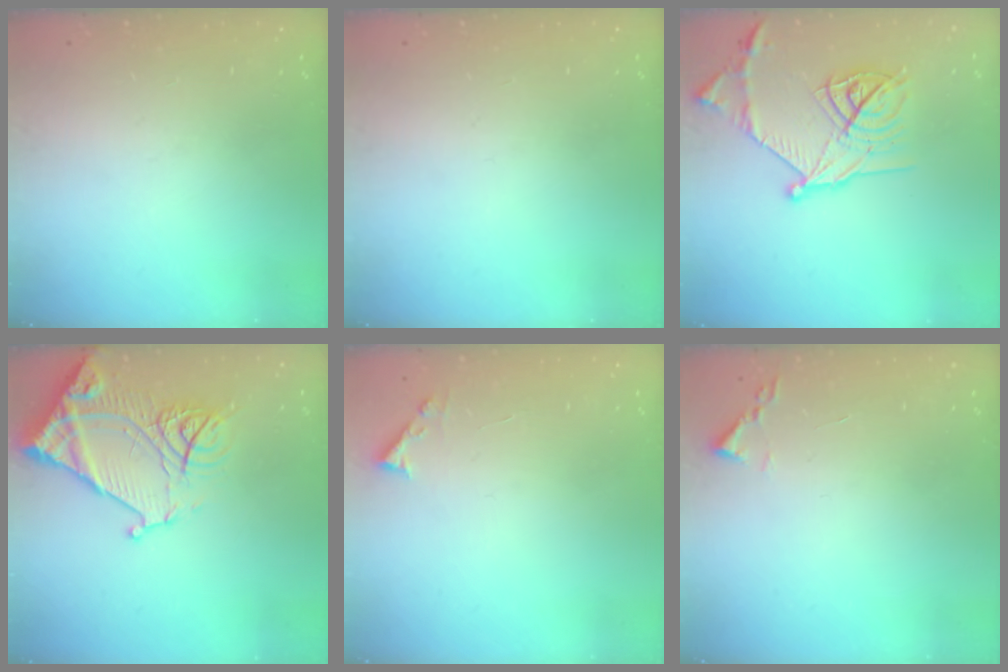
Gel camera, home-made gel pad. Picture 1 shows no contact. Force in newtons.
{"total": 0.0}
{"total": 20.0, "press": 20.0, "slide": 1.2}
{"total": 16.3, "press": 16.2, "slide": 1.7}
{"total": 3.6, "press": 3.6, "slide": 0.5}
{"total": 1.9, "press": 1.8, "slide": 0.3}